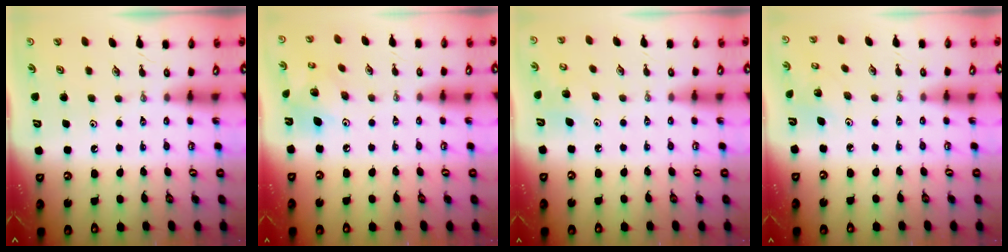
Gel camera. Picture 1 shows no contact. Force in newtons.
{"total": 8.9, "press": 8.9, "slide": 0.8}
{"total": 5.3, "press": 4.9, "slide": 1.9}
{"total": 1.7, "press": 1.6, "slide": 0.2}